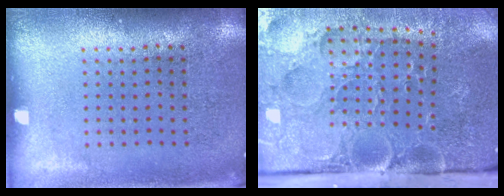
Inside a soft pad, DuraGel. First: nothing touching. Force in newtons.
{"total": 5.3, "press": 4.2, "slide": 3.3}